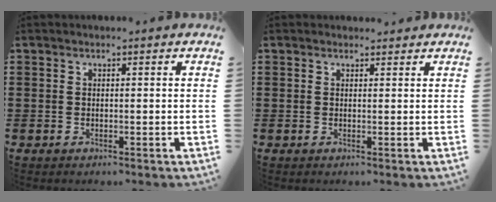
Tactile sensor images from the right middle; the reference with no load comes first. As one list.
[{"total": 0.9, "force": [0.8, 0.4, 0.0], "torque": [0.006, -0.001, 0.013]}]